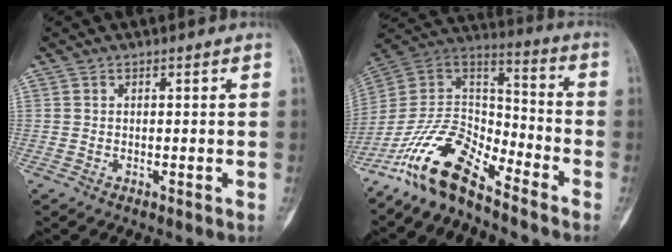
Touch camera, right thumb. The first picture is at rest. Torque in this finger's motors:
{"motor_torque": [0.62, 0.36, 1.52, -1.25, 0.41]}